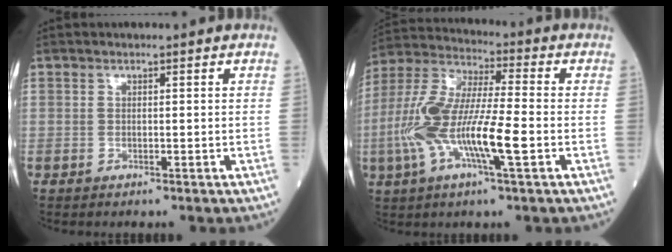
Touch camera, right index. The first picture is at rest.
{"total": 14.8, "force": [-3.6, 2.3, 14.2], "torque": [-0.298, 0.000, -0.072]}